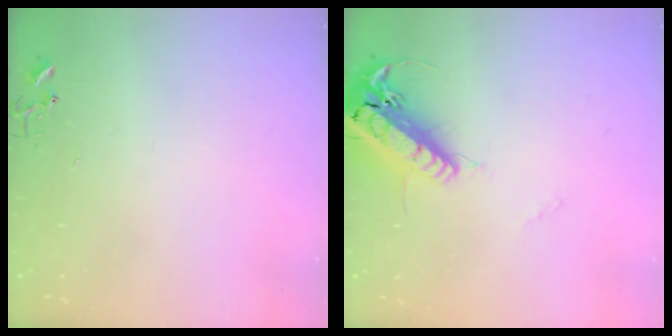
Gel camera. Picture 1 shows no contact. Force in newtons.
{"total": 19.2, "press": 18.9, "slide": 3.3}